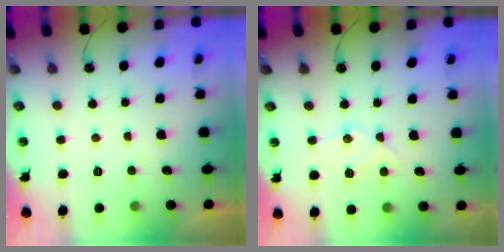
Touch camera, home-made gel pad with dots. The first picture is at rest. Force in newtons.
{"total": 10.7, "press": 10.7, "slide": 1.1}